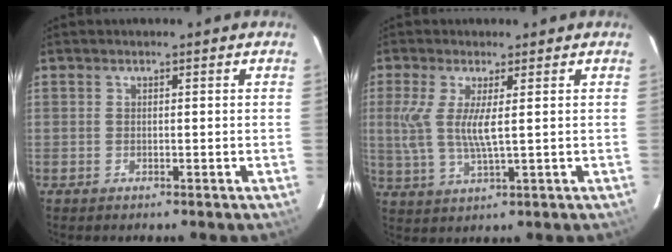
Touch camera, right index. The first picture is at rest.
{"total": 6.8, "force": [1.0, 0.7, 6.7], "torque": [-0.147, -0.011, 0.023]}